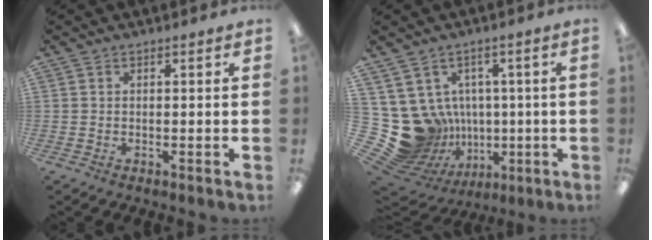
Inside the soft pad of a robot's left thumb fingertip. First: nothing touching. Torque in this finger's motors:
{"motor_torque": [-0.18, 0.29, 0.20, -0.35, 0.03]}